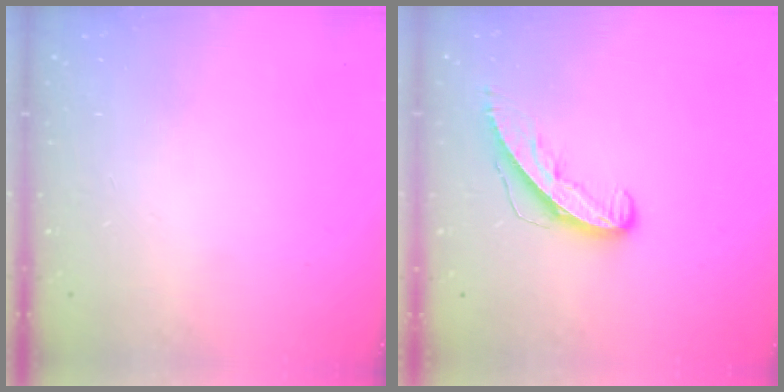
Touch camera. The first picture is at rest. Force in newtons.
{"total": 8.7, "press": 8.6, "slide": 0.4}